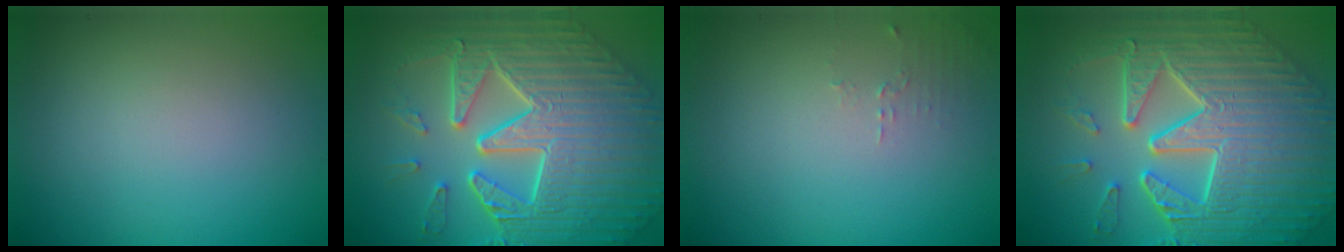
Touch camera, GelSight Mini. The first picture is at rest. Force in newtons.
{"total": 11.1, "press": 7.5, "slide": 8.1}
{"total": 0.9, "press": 0.9, "slide": 0.3}
{"total": 11.1, "press": 7.5, "slide": 8.1}